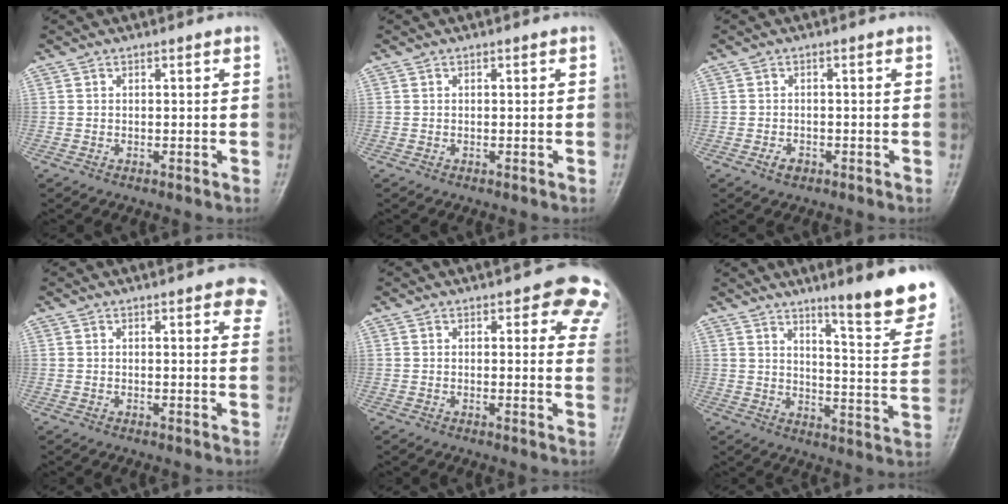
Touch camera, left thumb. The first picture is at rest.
{"total": 0.0}
{"total": 1.8, "force": [-0.9, 1.1, 1.0], "torque": [-0.018, 0.004, -0.015]}
{"total": 6.2, "force": [3.8, 1.9, 4.5], "torque": [-0.030, -0.007, 0.034]}
{"total": 9.2, "force": [6.0, 3.8, 5.9], "torque": [-0.024, -0.023, 0.049]}
{"total": 16.3, "force": [11.2, 2.1, 11.7], "torque": [-0.122, -0.083, 0.158]}